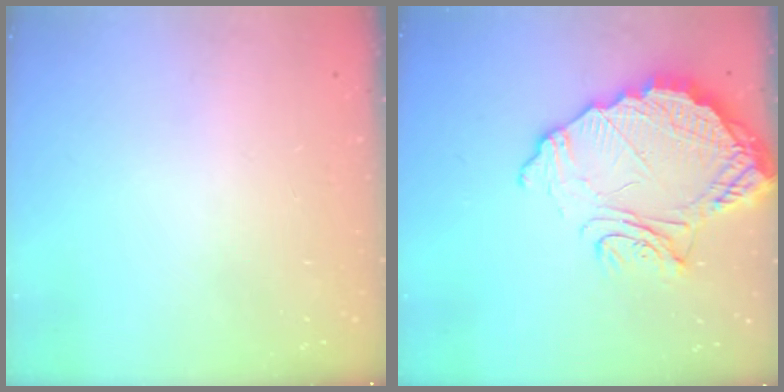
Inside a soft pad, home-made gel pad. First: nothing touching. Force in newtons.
{"total": 15.7, "press": 15.6, "slide": 1.4}